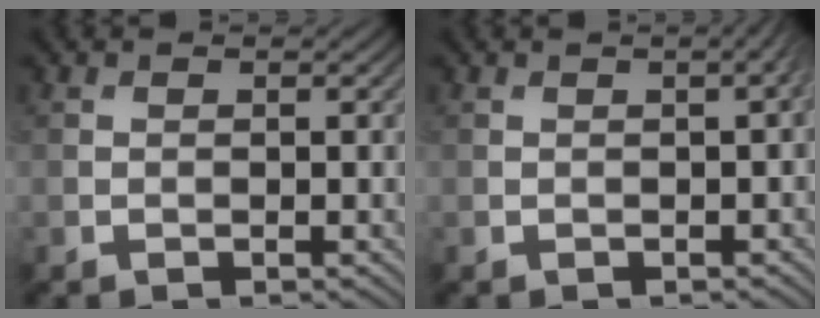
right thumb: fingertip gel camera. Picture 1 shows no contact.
{"total": 1.9, "force": [0.1, 0.4, 1.9], "torque": [-0.021, 0.009, 0.004]}